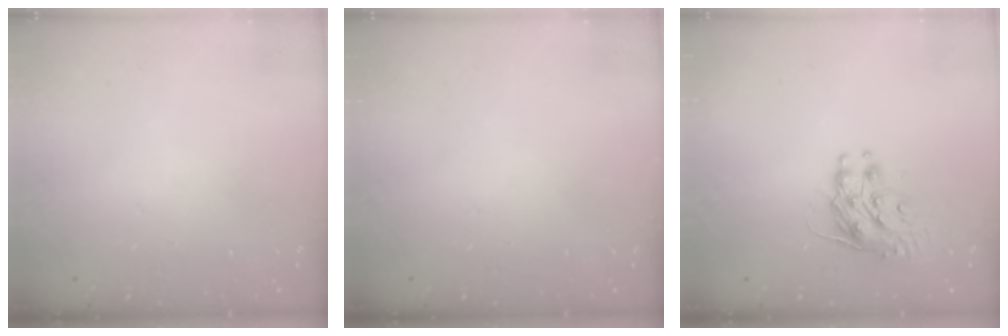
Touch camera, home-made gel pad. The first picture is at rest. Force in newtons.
{"total": 0.0}
{"total": 8.9, "press": 8.9, "slide": 0.3}